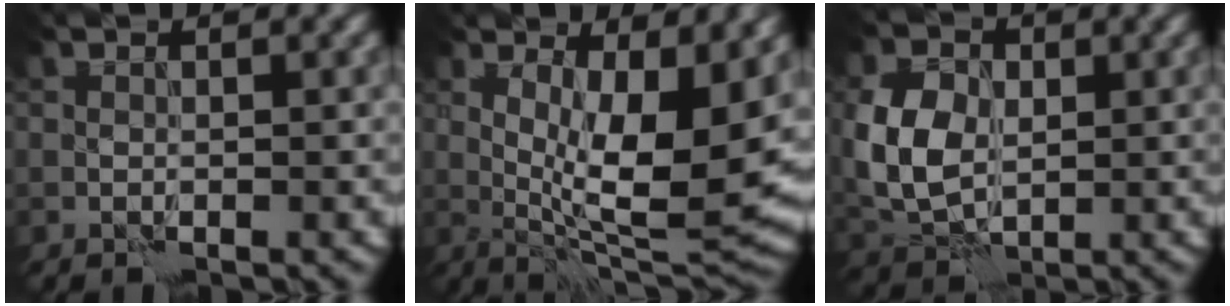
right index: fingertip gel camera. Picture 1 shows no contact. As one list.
[{"total": 10.2, "force": [1.8, 3.0, 9.6], "torque": [-0.147, -0.019, 0.037]}, {"total": 6.8, "force": [0.8, 5.1, 4.5], "torque": [-0.116, -0.004, 0.011]}]